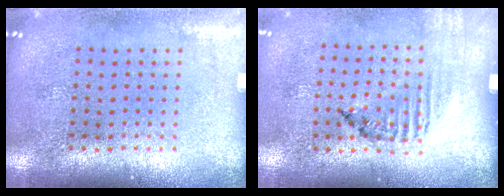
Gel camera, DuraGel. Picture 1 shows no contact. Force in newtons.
{"total": 1.6, "press": 1.1, "slide": 1.2}